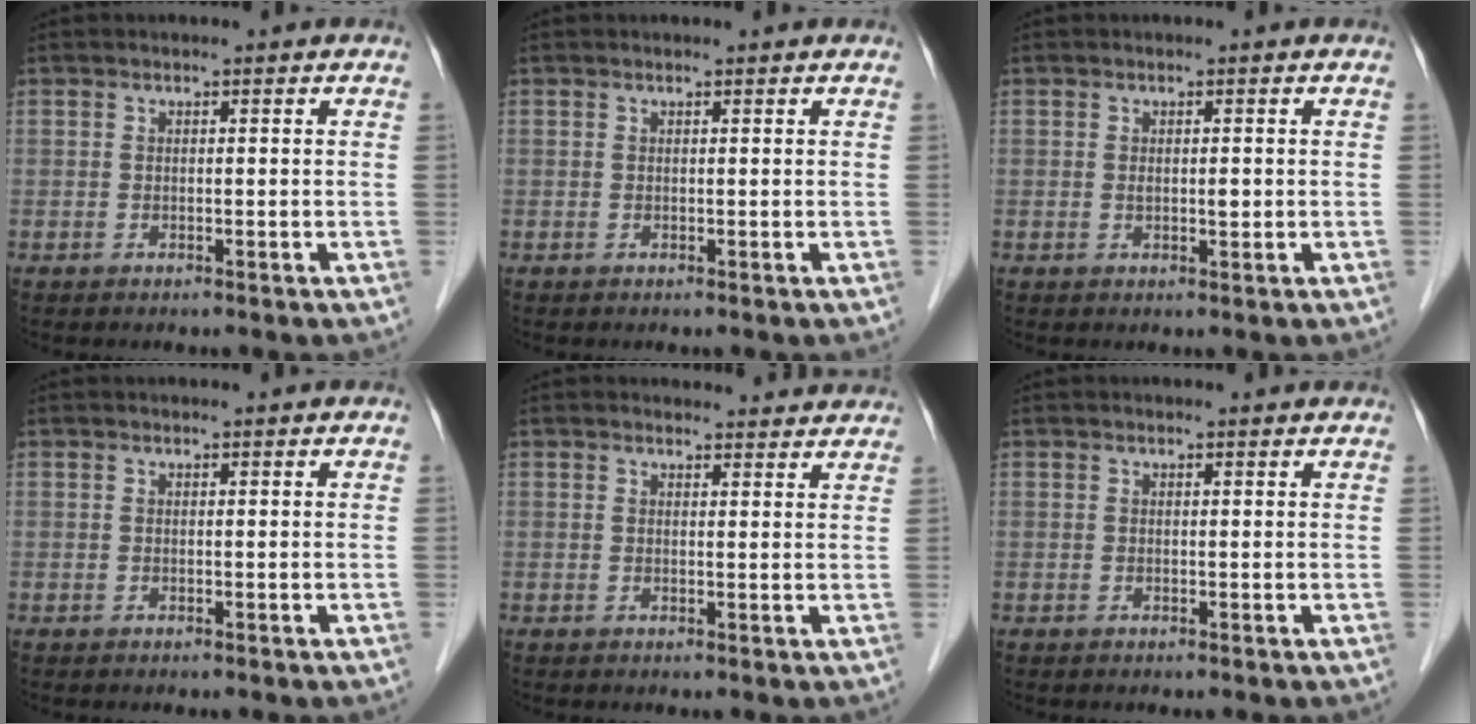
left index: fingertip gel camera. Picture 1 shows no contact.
{"total": 0.8, "force": [0.8, 0.1, 0.1], "torque": [-0.006, 0.007, 0.010]}
{"total": 1.2, "force": [0.2, 0.4, 1.1], "torque": [-0.019, -0.002, 0.004]}
{"total": 1.8, "force": [1.7, 0.2, 0.4], "torque": [-0.008, 0.016, 0.021]}
{"total": 6.8, "force": [6.6, 1.4, 0.7], "torque": [0.004, 0.006, 0.057]}
{"total": 2.1, "force": [2.1, 0.2, 0.3], "torque": [-0.012, 0.007, 0.021]}